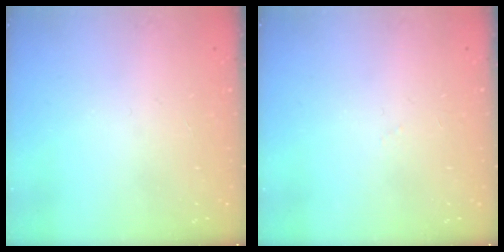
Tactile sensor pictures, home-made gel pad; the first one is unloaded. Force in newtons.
{"total": 2.6, "press": 2.5, "slide": 0.5}